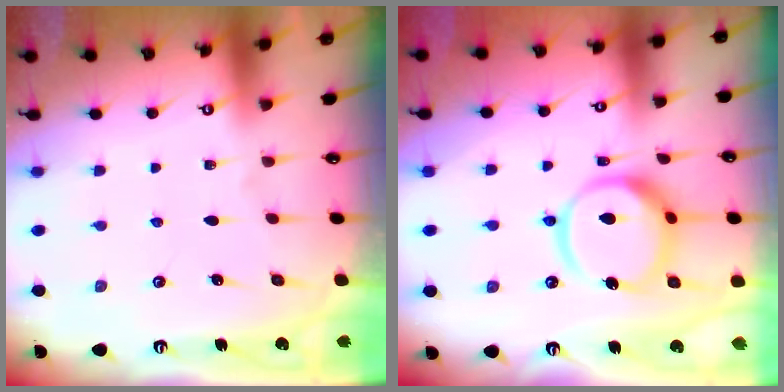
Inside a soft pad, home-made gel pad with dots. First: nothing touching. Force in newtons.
{"total": 13.1, "press": 13.0, "slide": 1.7}